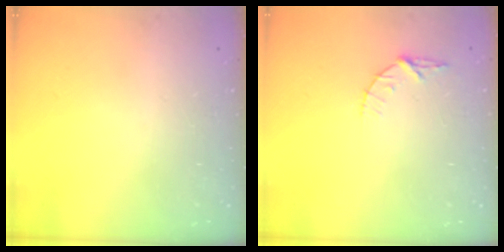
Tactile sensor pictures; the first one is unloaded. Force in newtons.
{"total": 4.7, "press": 4.7, "slide": 0.5}